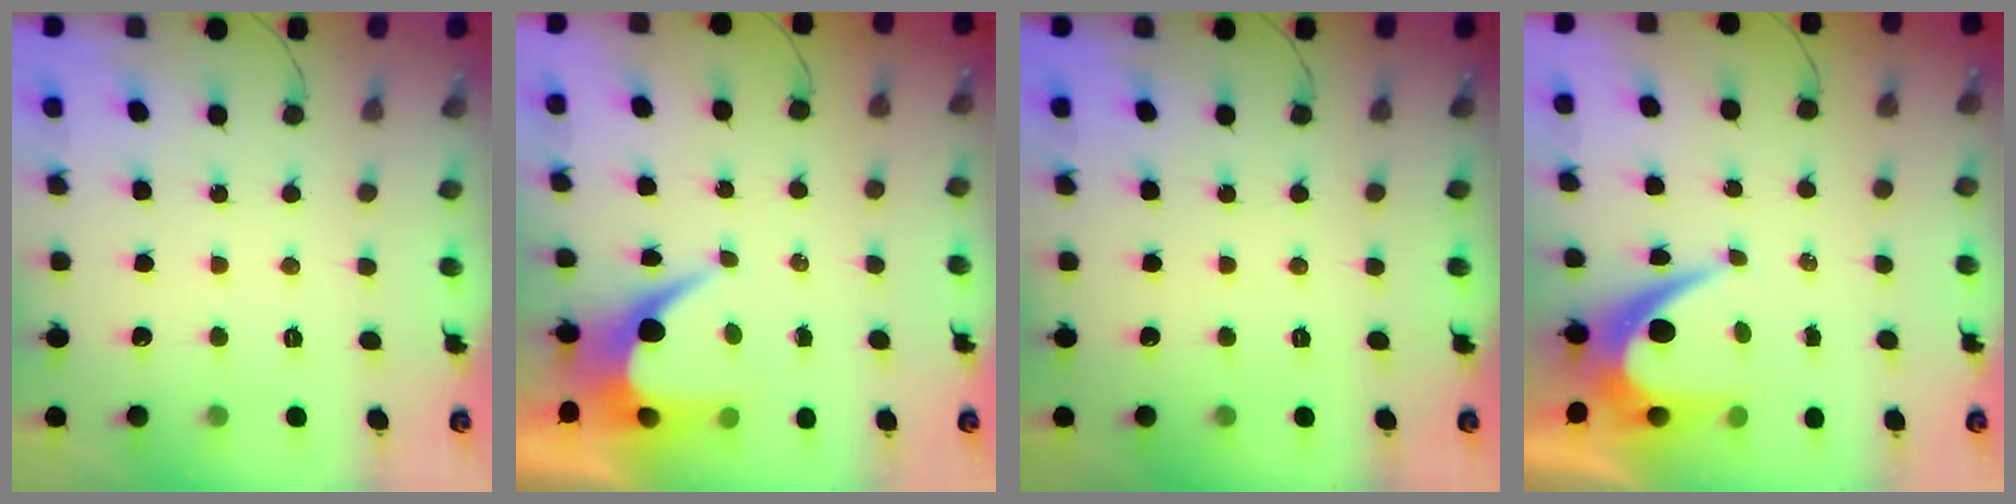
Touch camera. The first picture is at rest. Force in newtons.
{"total": 6.8, "press": 6.8, "slide": 0.5}
{"total": 0.0}
{"total": 8.0, "press": 7.9, "slide": 0.7}